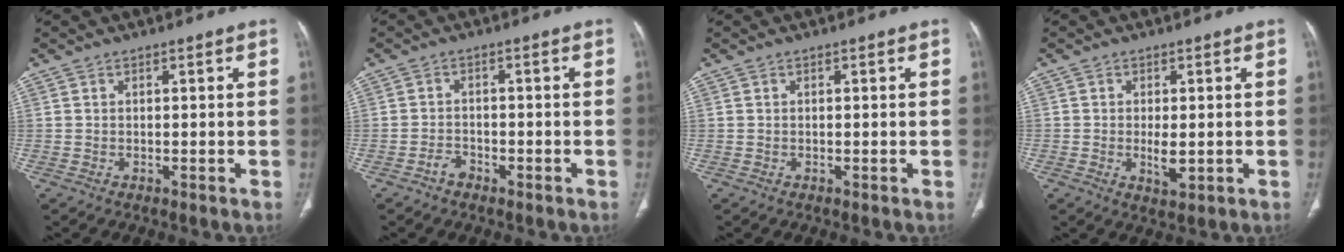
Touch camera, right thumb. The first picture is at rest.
{"total": 2.1, "force": [-1.5, 1.2, 0.7], "torque": [-0.012, 0.013, -0.027]}
{"total": 0.0}
{"total": 3.6, "force": [-0.5, 1.8, 3.1], "torque": [-0.049, -0.006, -0.002]}